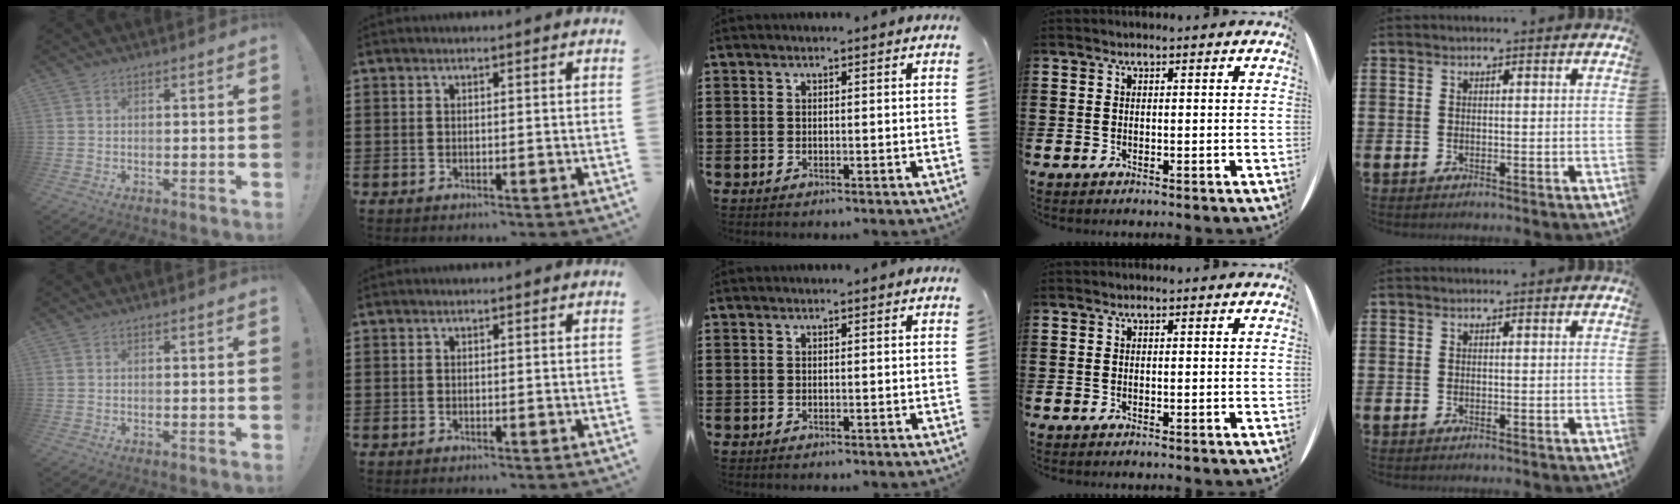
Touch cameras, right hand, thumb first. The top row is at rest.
{}